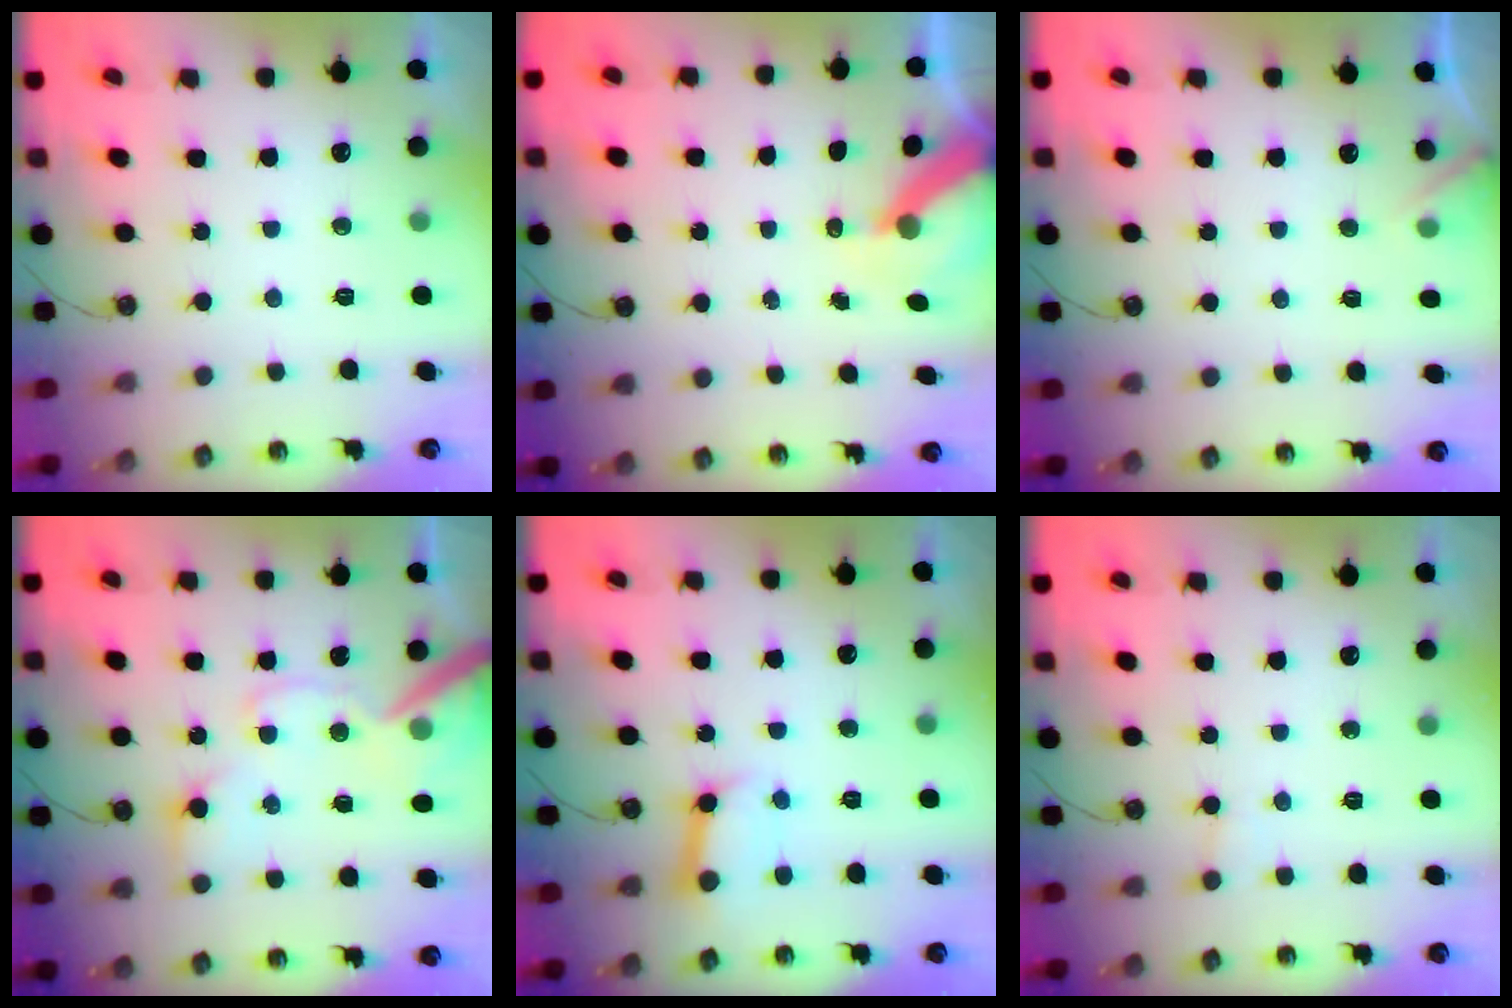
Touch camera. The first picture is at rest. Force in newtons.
{"total": 7.1, "press": 7.1, "slide": 0.9}
{"total": 5.4, "press": 5.4, "slide": 0.7}
{"total": 14.8, "press": 14.6, "slide": 2.3}
{"total": 7.9, "press": 7.8, "slide": 0.9}
{"total": 4.4, "press": 4.4, "slide": 0.4}